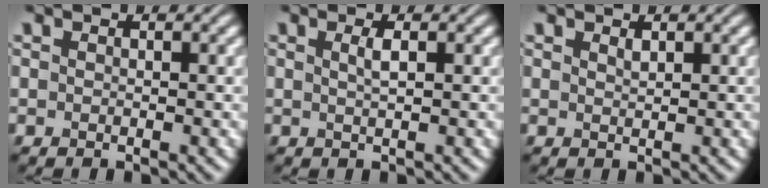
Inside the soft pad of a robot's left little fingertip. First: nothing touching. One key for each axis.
{"total": 1.4, "fx": 0.4, "fy": 0.4, "fz": 1.2, "tx": -0.023, "ty": 0.004, "tz": 0.005}
{"total": 0.6, "fx": 0.5, "fy": 0.1, "fz": 0.3, "tx": -0.006, "ty": -0.003, "tz": 0.012}